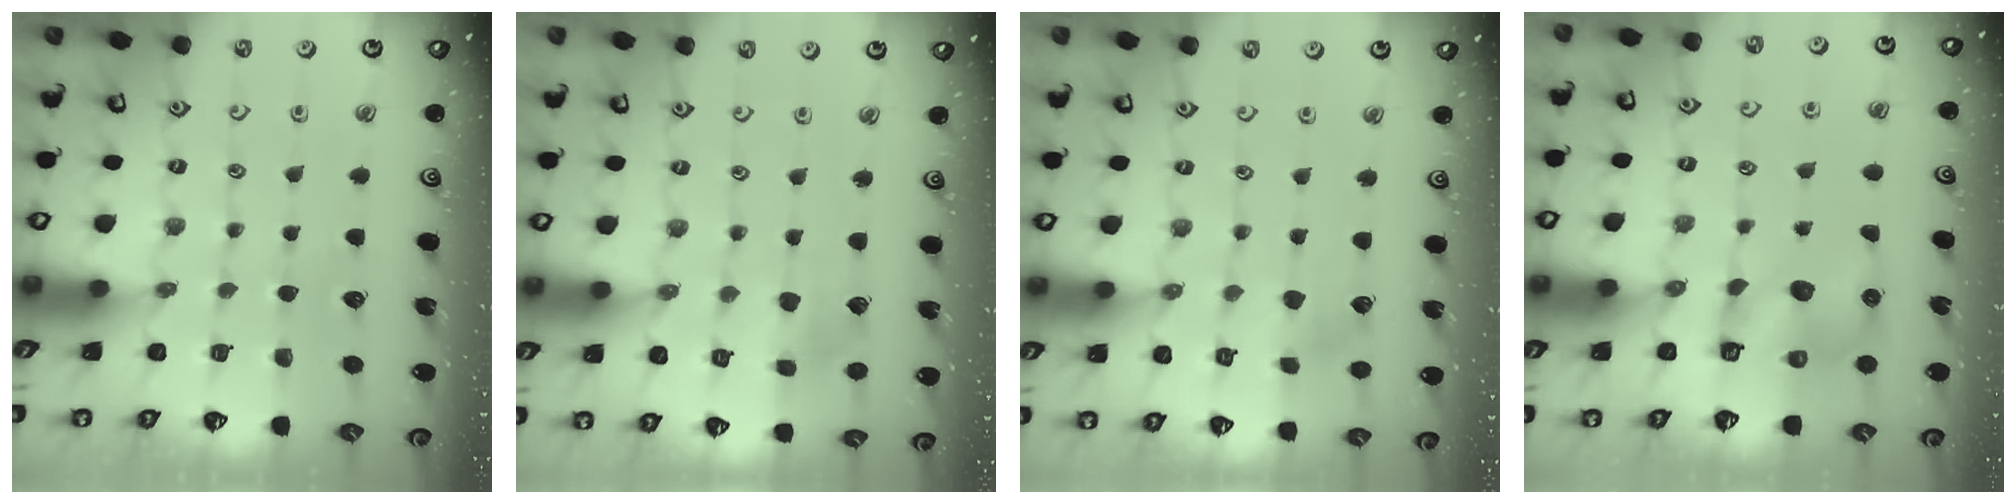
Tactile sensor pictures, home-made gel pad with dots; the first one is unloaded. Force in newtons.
{"total": 3.7, "press": 3.6, "slide": 0.5}
{"total": 3.4, "press": 3.4, "slide": 0.5}
{"total": 6.8, "press": 6.8, "slide": 0.2}